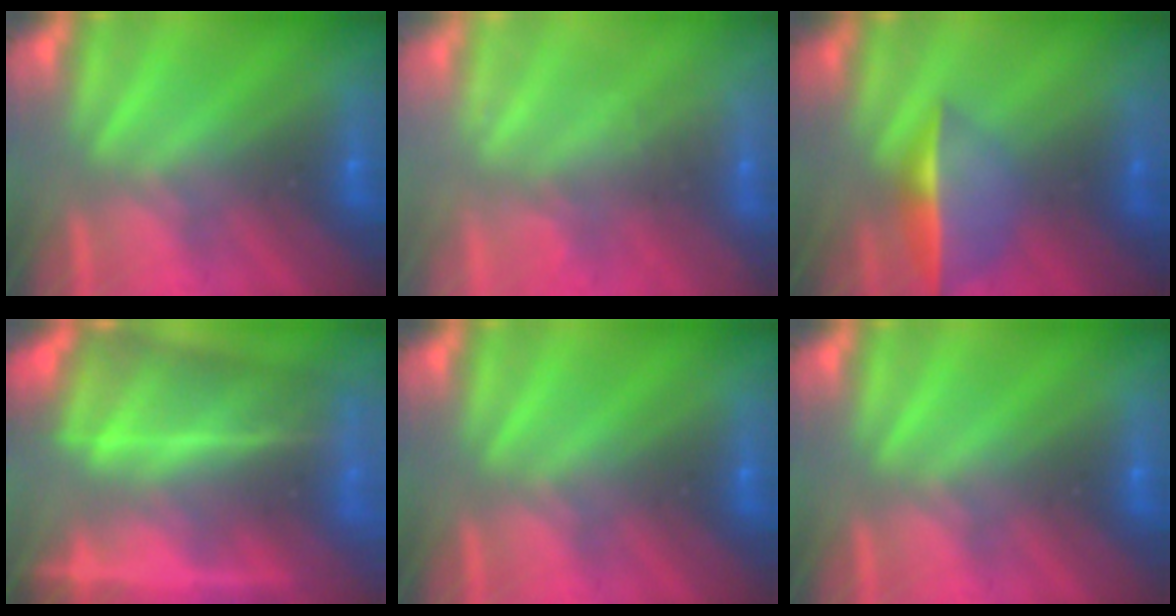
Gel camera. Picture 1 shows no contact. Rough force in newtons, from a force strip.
{"total": 2.3}
{"total": 1.6}
{"total": 6.7}
{"total": 0.0}
{"total": 0.0}